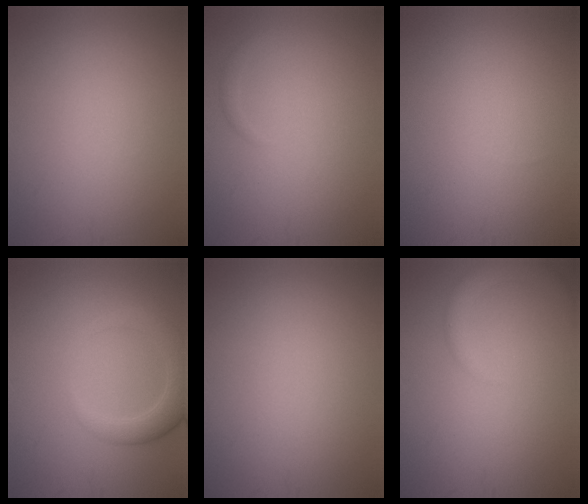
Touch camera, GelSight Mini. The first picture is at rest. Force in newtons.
{"total": 0.7, "press": 0.7, "slide": 0.1}
{"total": 0.0}
{"total": 3.5, "press": 3.5, "slide": 0.4}
{"total": 0.0}
{"total": 2.4, "press": 2.4, "slide": 0.2}